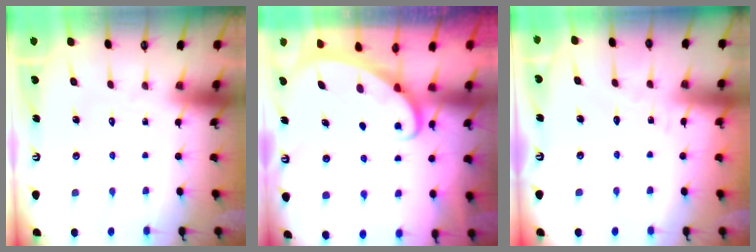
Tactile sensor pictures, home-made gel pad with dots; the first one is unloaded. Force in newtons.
{"total": 2.1, "press": 2.1, "slide": 0.1}
{"total": 3.0, "press": 3.0, "slide": 0.4}